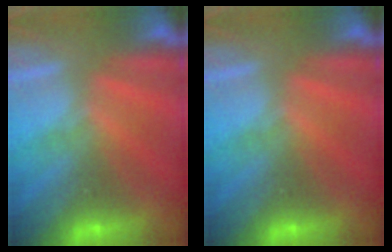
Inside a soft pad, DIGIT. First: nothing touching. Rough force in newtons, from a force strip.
{"total": 0.0}